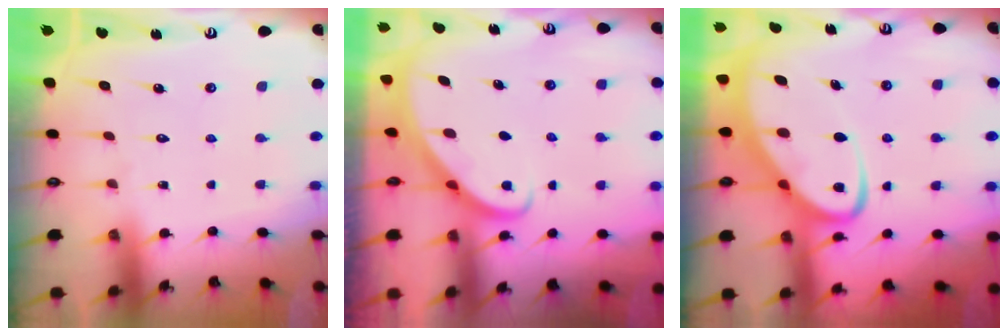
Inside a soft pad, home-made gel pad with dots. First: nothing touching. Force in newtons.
{"total": 2.8, "press": 2.8, "slide": 0.3}
{"total": 9.4, "press": 9.4, "slide": 1.1}